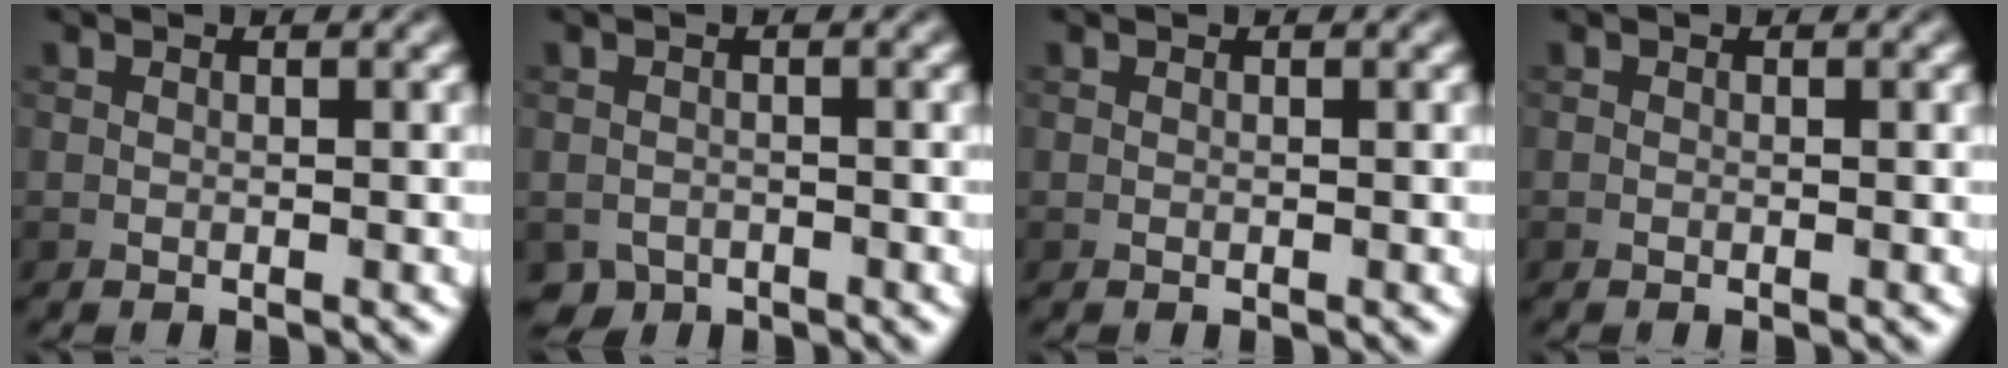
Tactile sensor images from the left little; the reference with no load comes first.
{"total": 1.6, "force": [-1.3, 1.0, 0.1], "torque": [0.004, -0.004, -0.026]}
{"total": 0.0}
{"total": 0.0}